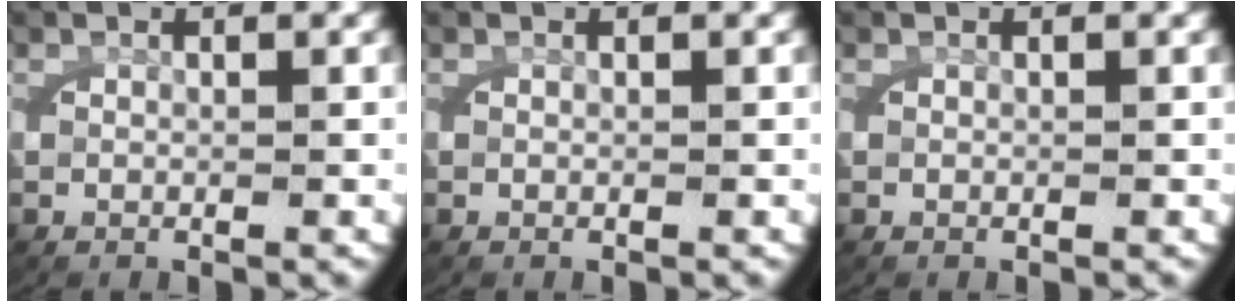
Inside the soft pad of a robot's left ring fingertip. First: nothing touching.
{"total": 0.0}
{"total": 0.0}